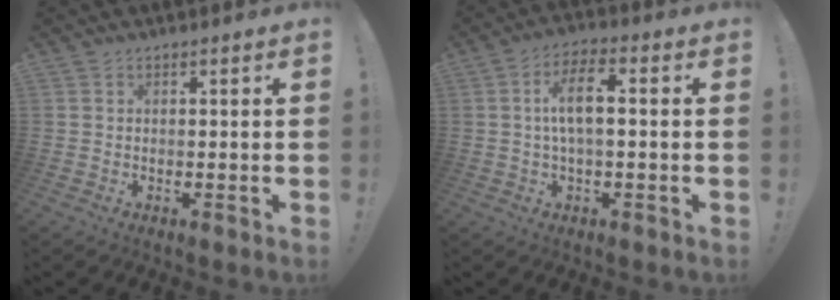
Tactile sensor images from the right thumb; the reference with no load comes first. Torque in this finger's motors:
{"motor_torque": [0.13, 0.01, 0.59, -0.54, 0.04]}